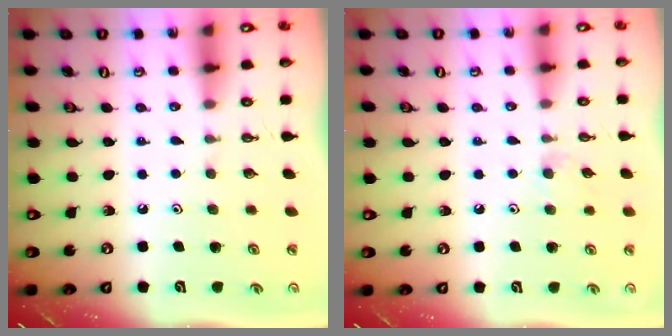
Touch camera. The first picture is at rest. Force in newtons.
{"total": 4.5, "press": 4.4, "slide": 0.6}